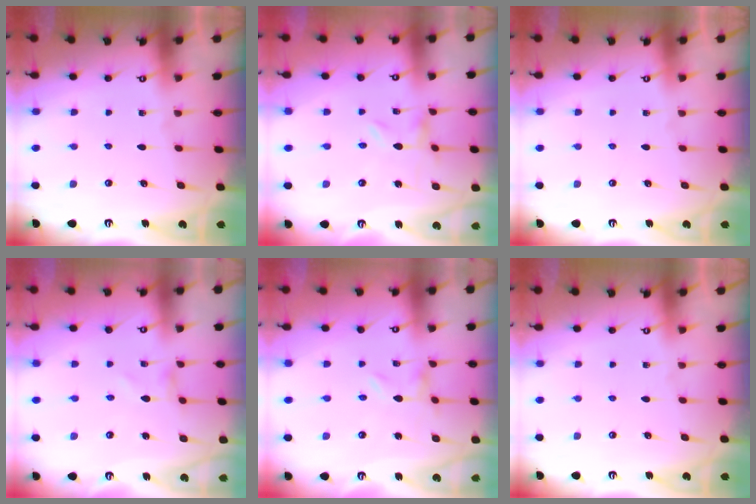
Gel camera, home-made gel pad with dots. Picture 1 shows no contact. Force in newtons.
{"total": 0.0}
{"total": 0.0}
{"total": 0.0}
{"total": 0.0}
{"total": 0.0}